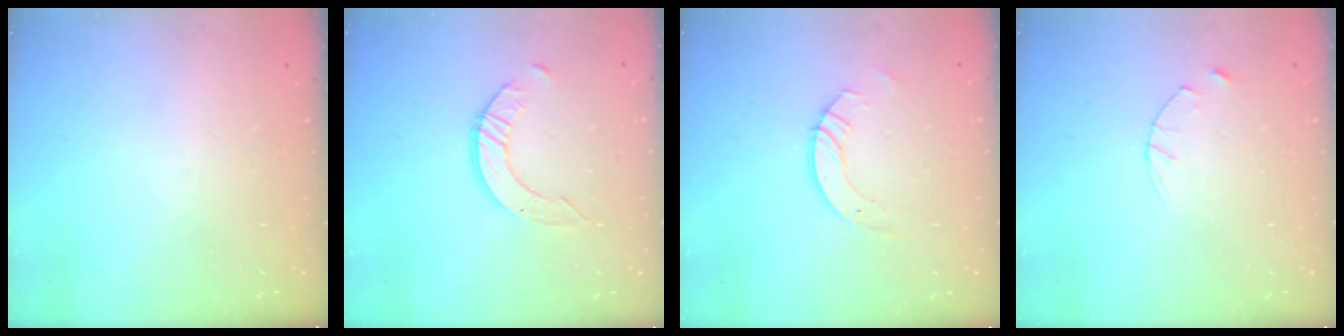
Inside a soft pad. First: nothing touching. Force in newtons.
{"total": 5.0, "press": 5.0, "slide": 0.4}
{"total": 3.5, "press": 3.5, "slide": 0.3}
{"total": 2.8, "press": 2.8, "slide": 0.4}